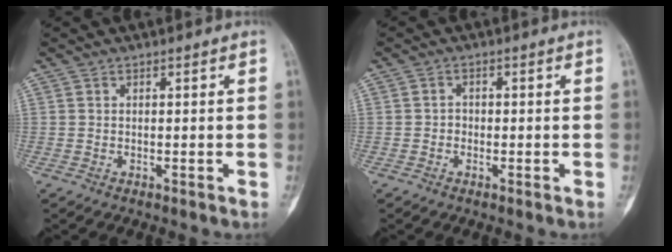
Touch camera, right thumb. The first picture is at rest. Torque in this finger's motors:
{"motor_torque": [-0.25, -0.37, -0.15, 0.20, -0.06]}